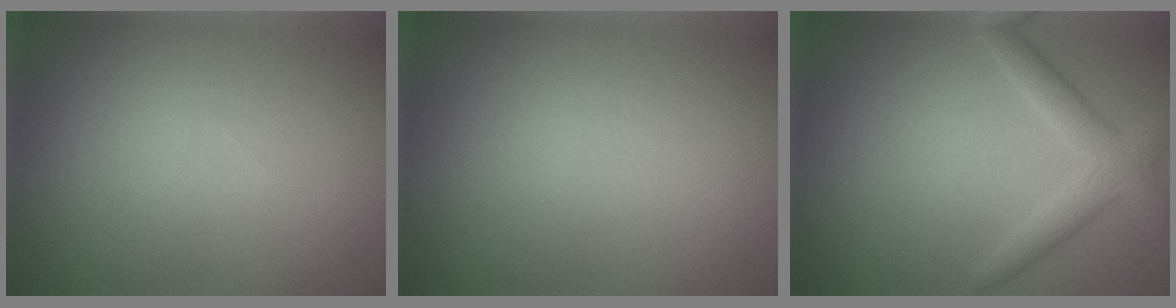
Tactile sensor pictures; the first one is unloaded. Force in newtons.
{"total": 0.0}
{"total": 3.1, "press": 3.1, "slide": 0.2}